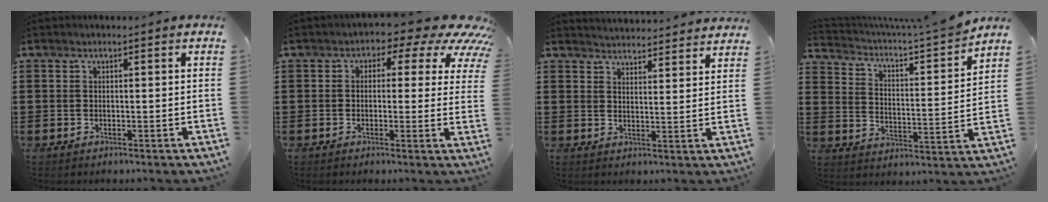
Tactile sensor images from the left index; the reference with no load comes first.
{"total": 4.1, "force": [1.7, 2.7, 2.5], "torque": [-0.051, -0.019, 0.017]}
{"total": 3.4, "force": [3.4, -0.4, -0.3], "torque": [0.003, -0.024, 0.058]}
{"total": 3.1, "force": [2.6, 0.1, 1.7], "torque": [-0.052, -0.030, 0.032]}